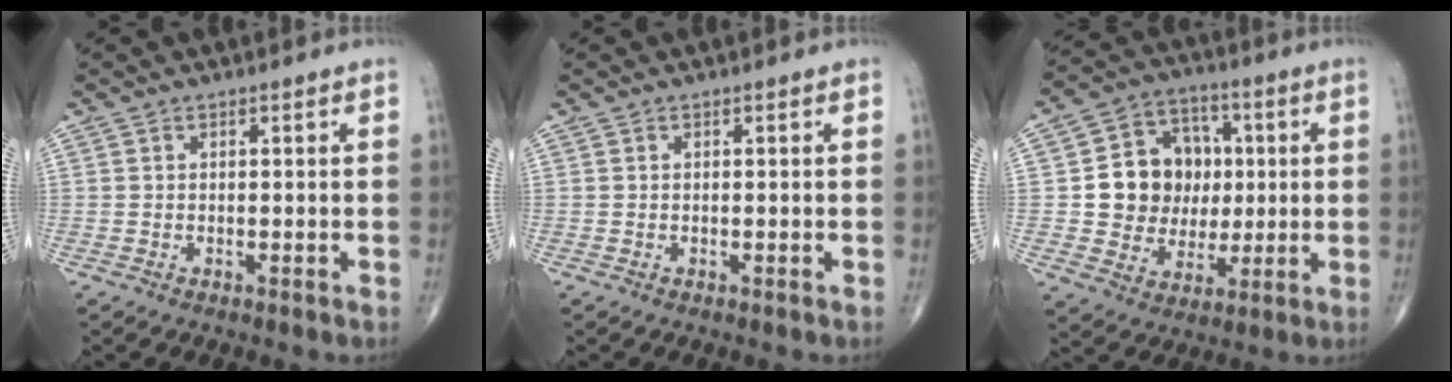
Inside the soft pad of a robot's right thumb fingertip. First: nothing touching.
{"total": 0.0}
{"total": 14.4, "force": [1.2, 12.5, 7.0], "torque": [-0.061, 0.017, 0.029]}